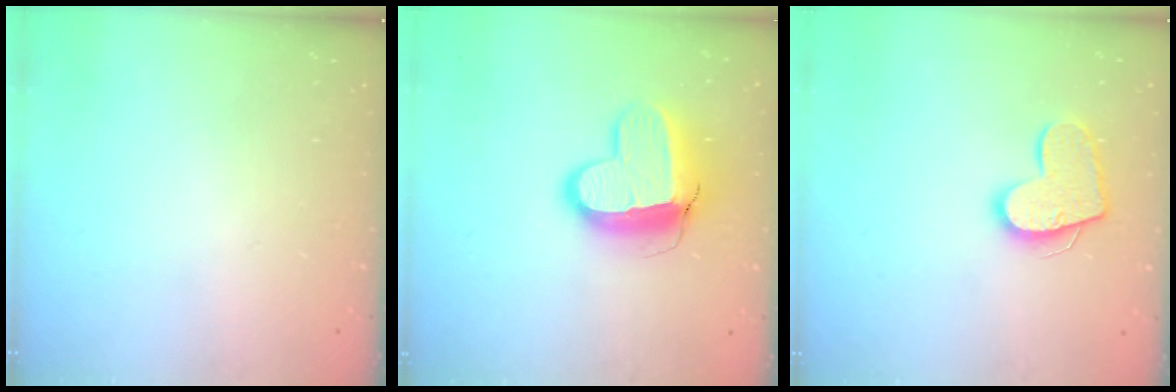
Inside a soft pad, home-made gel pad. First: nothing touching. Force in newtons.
{"total": 13.1, "press": 13.0, "slide": 1.3}
{"total": 13.9, "press": 13.8, "slide": 1.1}